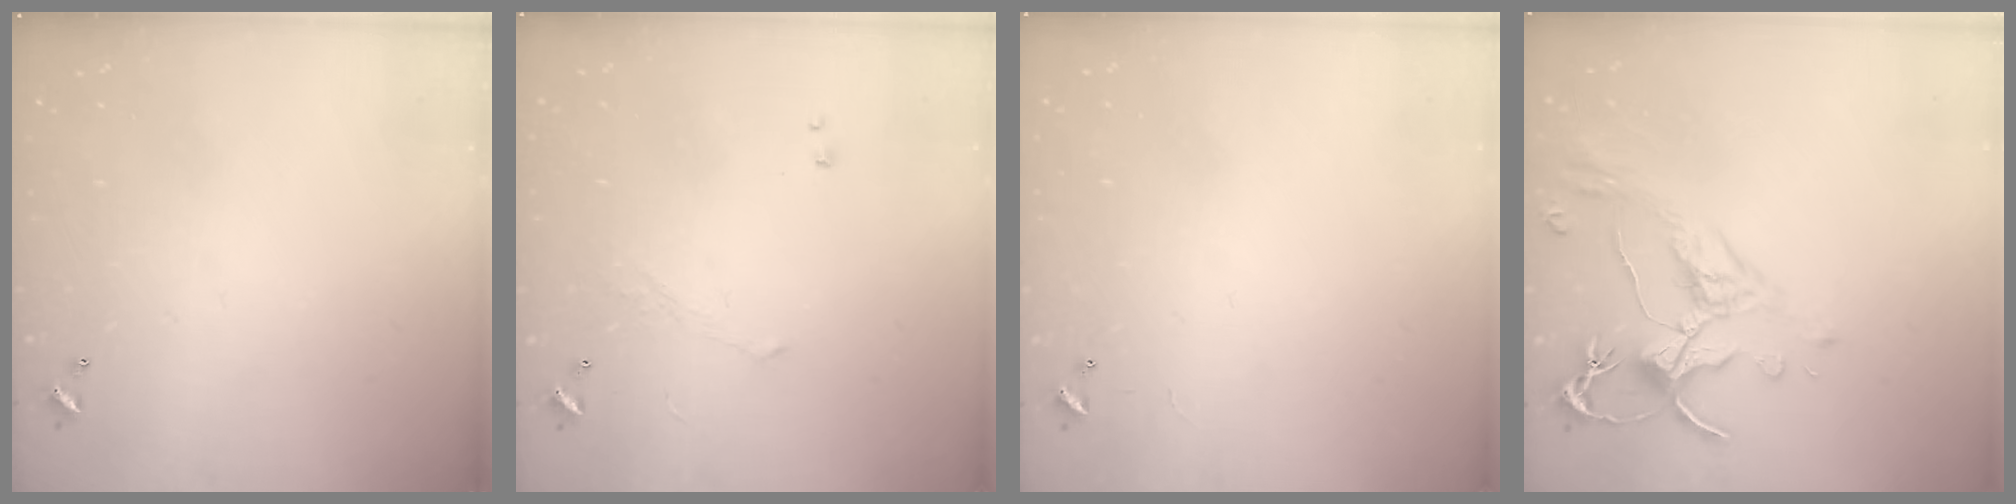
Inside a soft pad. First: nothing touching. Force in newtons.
{"total": 0.9, "press": 0.7, "slide": 0.5}
{"total": 9.3, "press": 9.3, "slide": 0.3}
{"total": 2.6, "press": 2.2, "slide": 1.3}